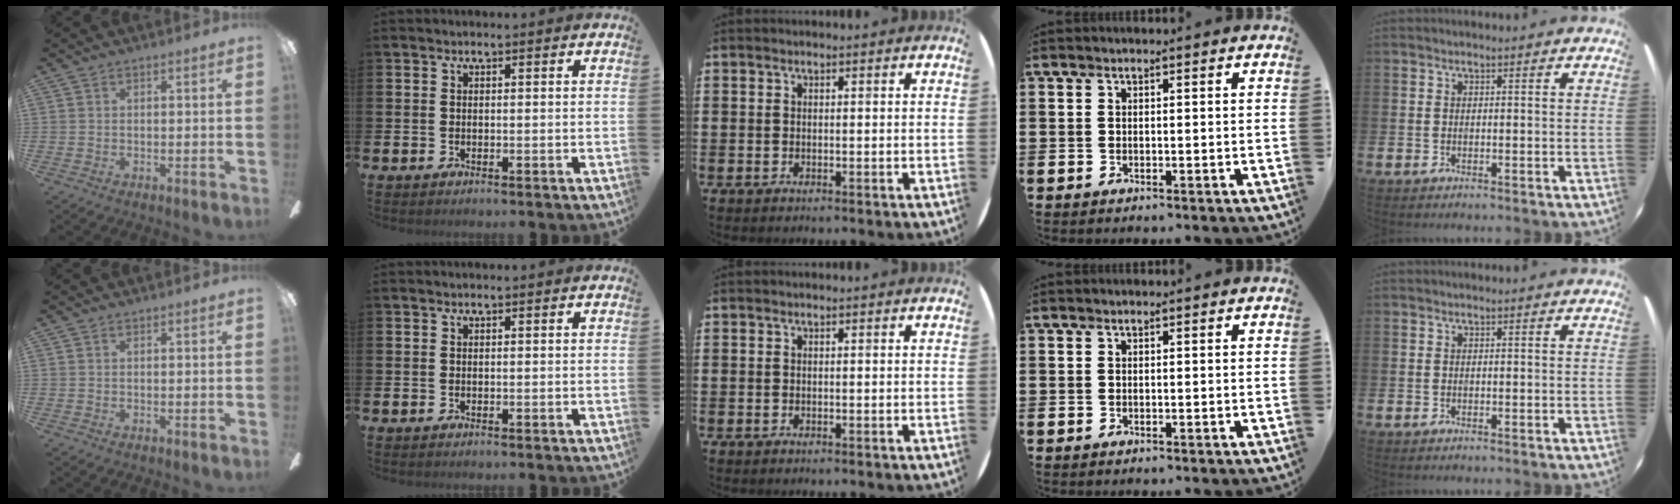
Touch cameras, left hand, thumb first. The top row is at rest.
{}